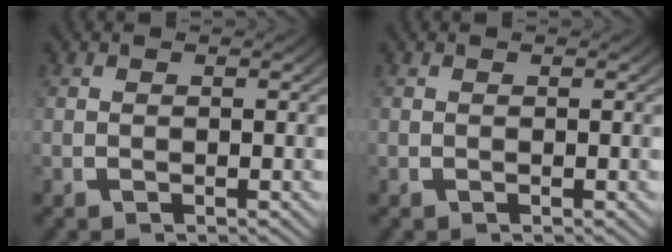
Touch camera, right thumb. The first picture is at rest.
{"total": 0.0}